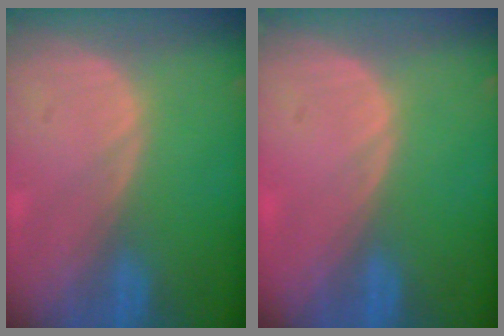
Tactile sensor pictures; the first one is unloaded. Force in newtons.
{"total": 0.0}